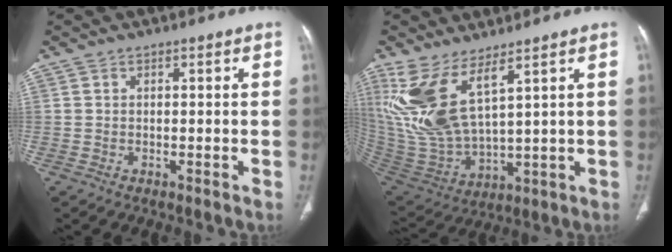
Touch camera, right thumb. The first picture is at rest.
{"total": 14.2, "force": [7.6, 5.0, 10.9], "torque": [-0.234, -0.045, 0.180]}